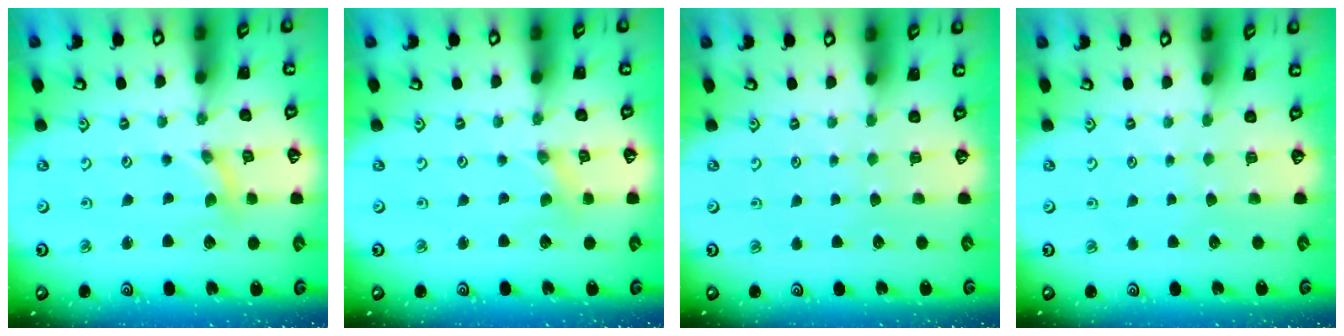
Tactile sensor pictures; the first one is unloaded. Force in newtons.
{"total": 0.0}
{"total": 0.0}
{"total": 0.0}